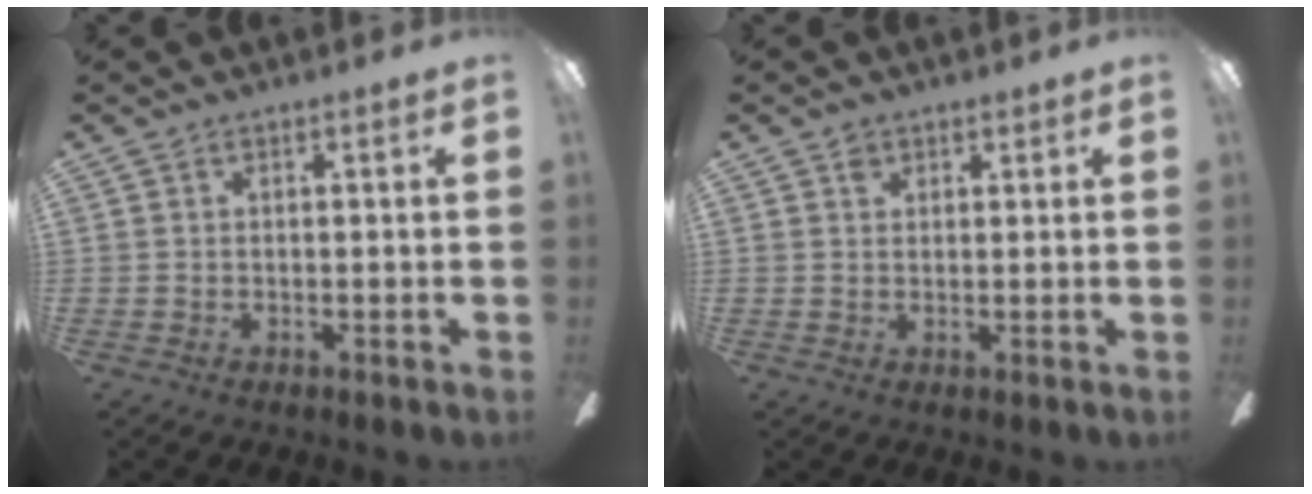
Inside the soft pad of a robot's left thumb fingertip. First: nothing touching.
{"total": 2.0, "force": [1.3, 1.4, 0.5], "torque": [-0.003, -0.001, 0.022]}